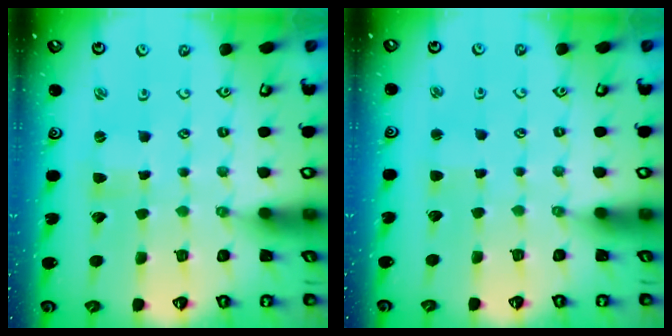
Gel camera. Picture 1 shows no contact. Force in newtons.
{"total": 2.5, "press": 2.5, "slide": 0.3}